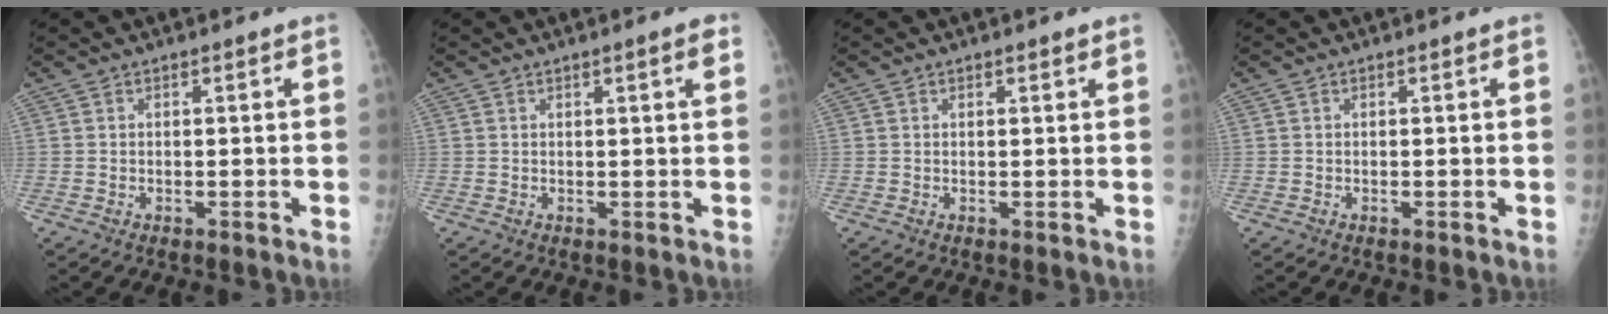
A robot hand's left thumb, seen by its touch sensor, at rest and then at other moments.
{"total": 2.3, "force": [1.1, 0.1, 2.0], "torque": [-0.027, -0.002, 0.015]}
{"total": 1.0, "force": [0.7, 0.3, 0.7], "torque": [-0.008, -0.002, 0.010]}
{"total": 0.0}